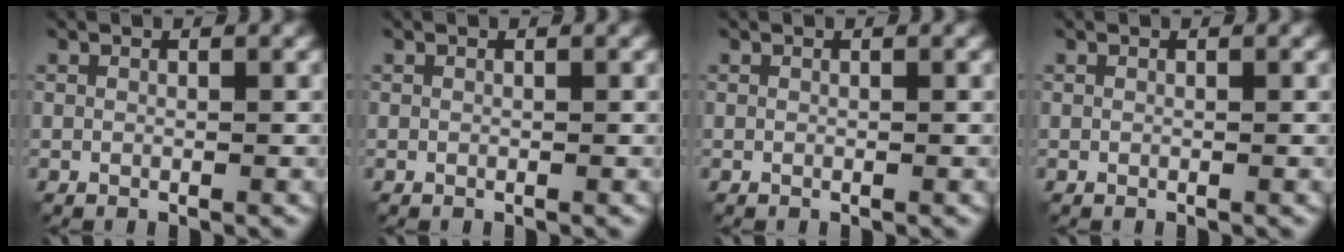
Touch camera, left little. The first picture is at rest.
{"total": 0.0}
{"total": 0.0}
{"total": 0.0}